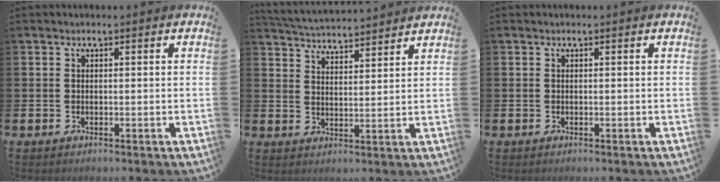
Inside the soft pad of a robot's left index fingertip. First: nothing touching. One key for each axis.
{"total": 4.7, "fx": 4.7, "fy": 0.2, "fz": 0.0, "tx": -0.020, "ty": -0.031, "tz": 0.084}
{"total": 0.0}